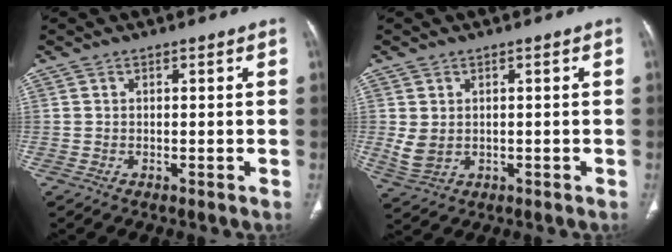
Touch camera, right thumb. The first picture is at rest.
{"total": 4.0, "force": [0.3, 3.1, 2.5], "torque": [-0.052, -0.007, 0.019]}